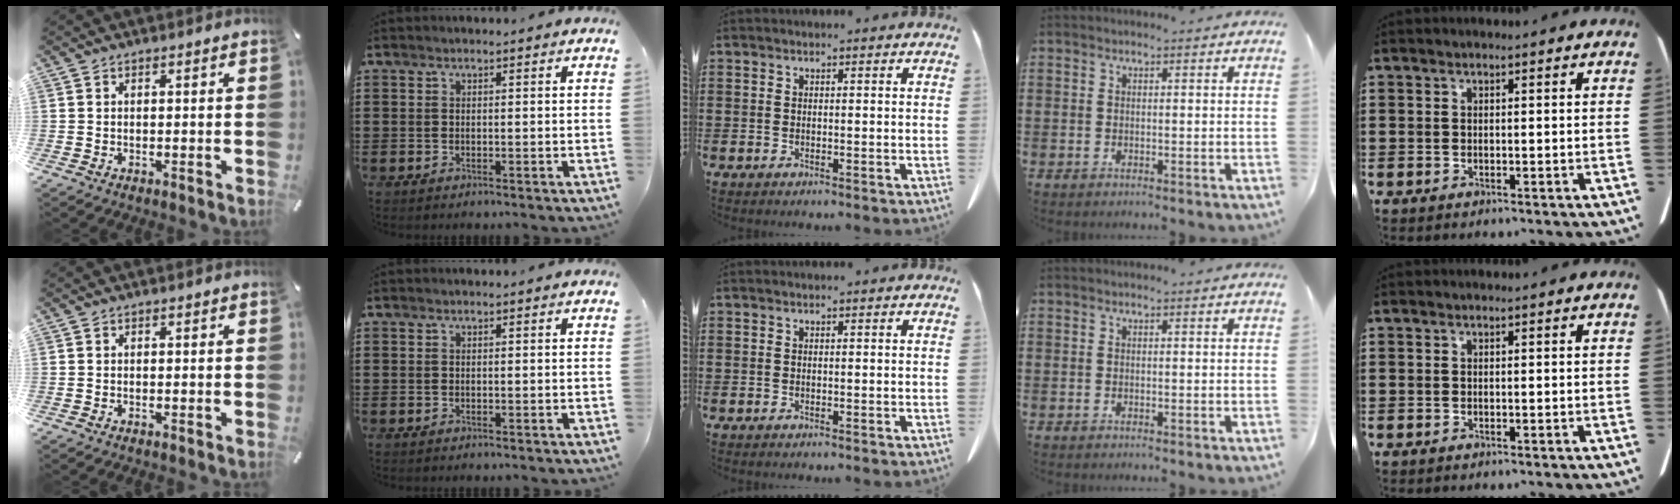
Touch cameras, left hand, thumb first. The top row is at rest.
{}